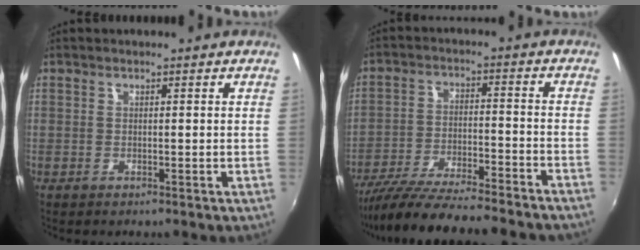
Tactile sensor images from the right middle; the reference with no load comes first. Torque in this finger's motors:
{"motor_torque": [1.14, -1.00, 0.31, 0.12]}